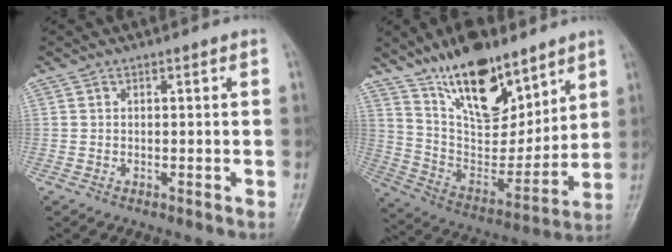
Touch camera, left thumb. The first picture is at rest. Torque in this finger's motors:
{"motor_torque": [0.37, 0.22, 1.06, -1.71, 0.23]}